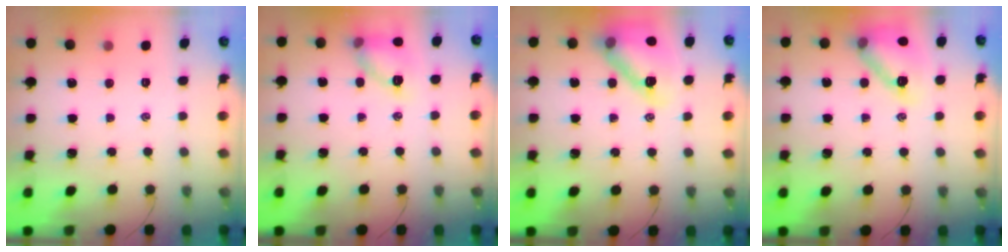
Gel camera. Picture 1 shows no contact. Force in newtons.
{"total": 11.3, "press": 11.3, "slide": 0.4}
{"total": 17.3, "press": 17.1, "slide": 2.3}
{"total": 14.5, "press": 14.4, "slide": 1.7}